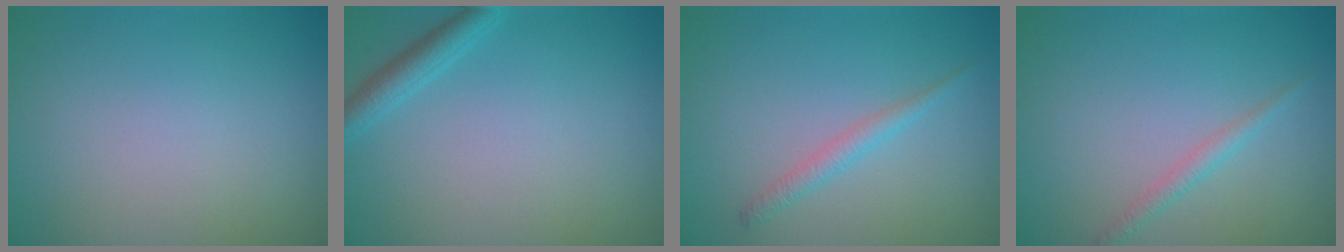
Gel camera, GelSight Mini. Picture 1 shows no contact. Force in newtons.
{"total": 2.0, "press": 2.0, "slide": 0.2}
{"total": 1.4, "press": 1.4, "slide": 0.1}
{"total": 1.2, "press": 1.2, "slide": 0.0}